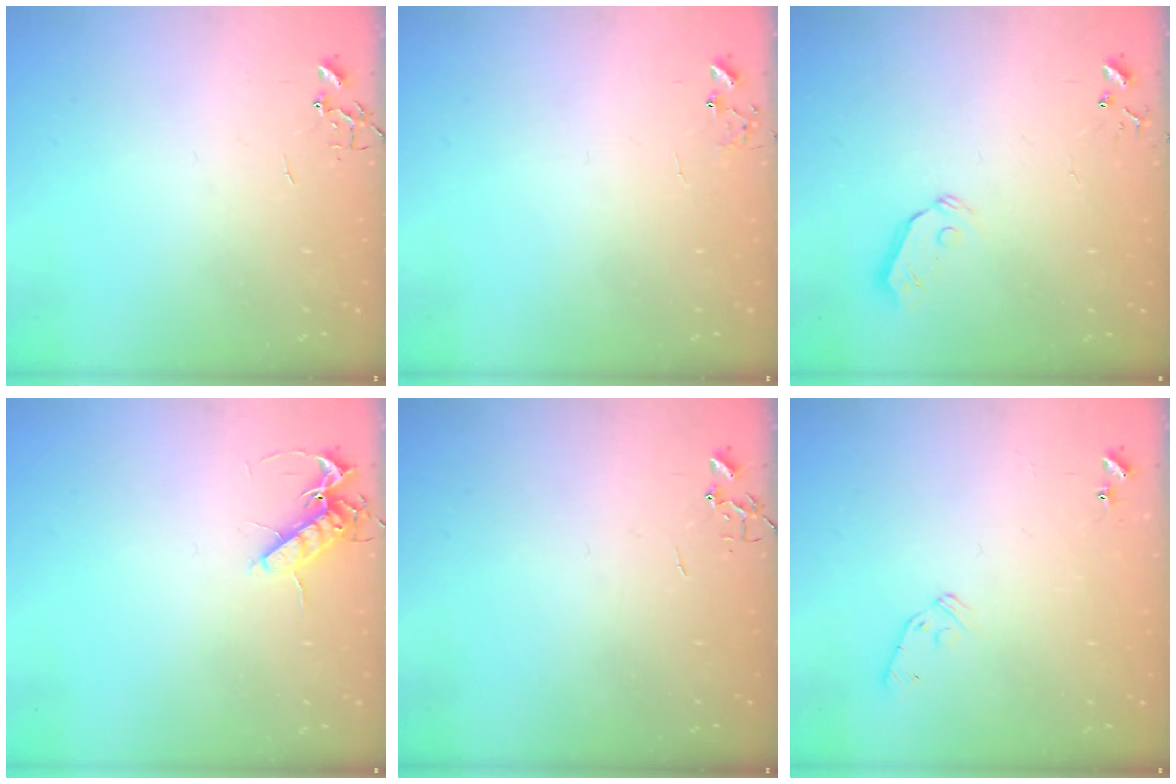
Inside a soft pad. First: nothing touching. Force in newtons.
{"total": 6.5, "press": 6.5, "slide": 0.5}
{"total": 5.8, "press": 5.8, "slide": 0.5}
{"total": 9.3, "press": 9.2, "slide": 1.3}
{"total": 0.0}
{"total": 8.0, "press": 7.9, "slide": 0.7}